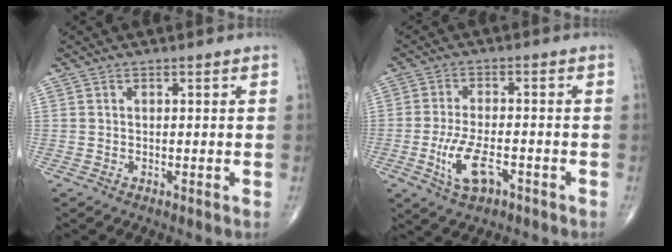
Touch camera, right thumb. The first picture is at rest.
{"total": 7.6, "force": [-3.1, 3.3, 6.1], "torque": [-0.121, 0.008, -0.054]}